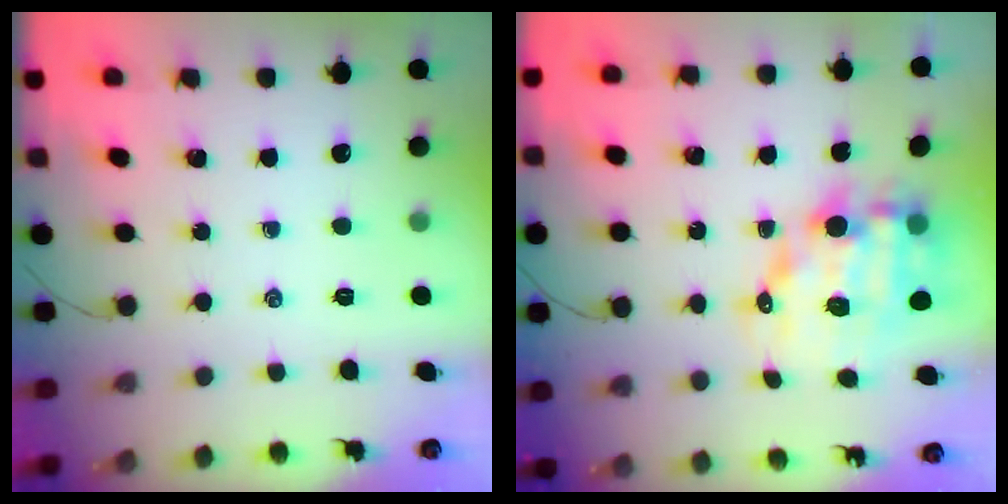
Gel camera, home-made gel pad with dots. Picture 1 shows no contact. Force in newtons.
{"total": 12.9, "press": 12.4, "slide": 3.4}